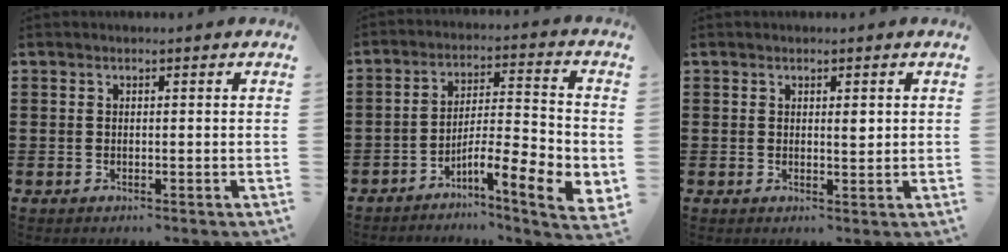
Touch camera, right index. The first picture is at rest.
{"total": 7.4, "force": [-4.2, 1.2, 5.9], "torque": [-0.101, -0.011, -0.078]}
{"total": 1.3, "force": [0.5, 0.5, 1.1], "torque": [-0.014, 0.002, 0.005]}